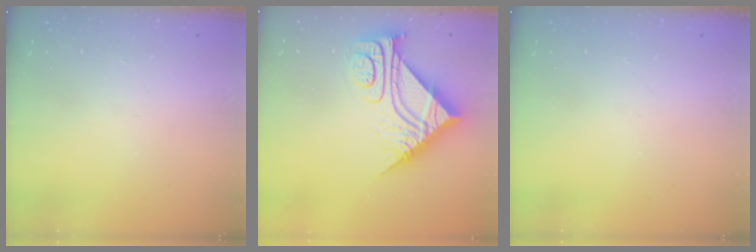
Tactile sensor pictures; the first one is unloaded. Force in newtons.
{"total": 10.4, "press": 10.4, "slide": 1.1}
{"total": 0.0}